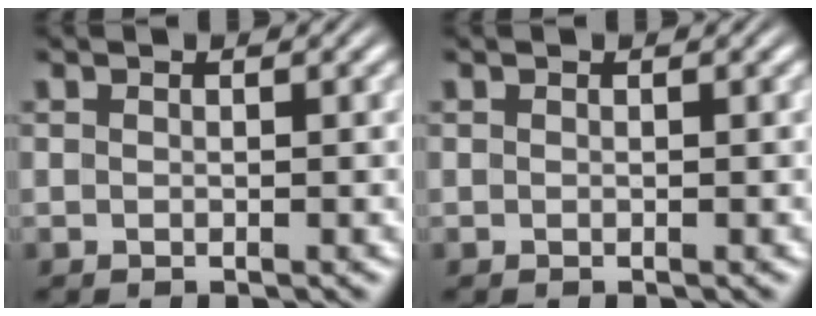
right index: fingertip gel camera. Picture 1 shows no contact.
{"total": 0.0}